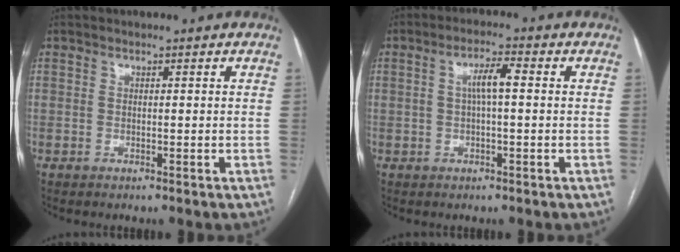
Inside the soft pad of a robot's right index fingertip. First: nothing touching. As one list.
[{"total": 4.1, "force": [0.3, 0.9, 4.0], "torque": [-0.075, 0.016, 0.005]}]